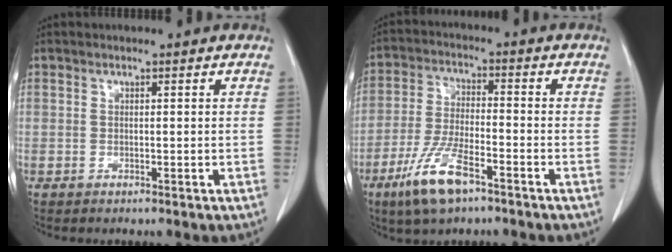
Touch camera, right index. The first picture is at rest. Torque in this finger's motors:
{"motor_torque": [1.26, -0.87, 0.54, 0.18]}